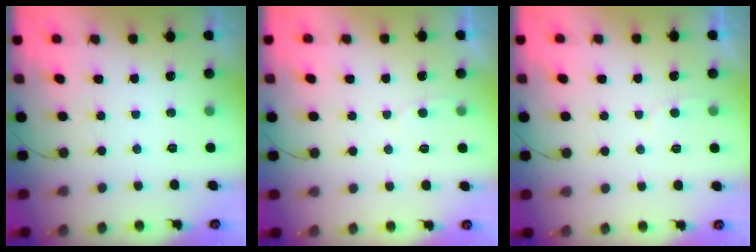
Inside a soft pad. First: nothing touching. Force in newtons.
{"total": 2.2, "press": 2.2, "slide": 0.2}
{"total": 2.2, "press": 2.2, "slide": 0.2}